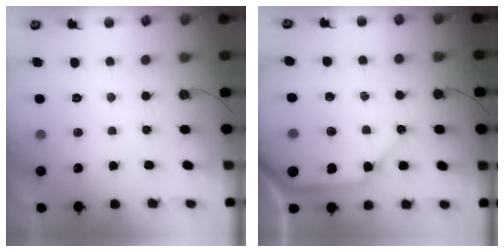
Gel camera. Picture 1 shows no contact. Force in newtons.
{"total": 13.2, "press": 13.1, "slide": 1.6}